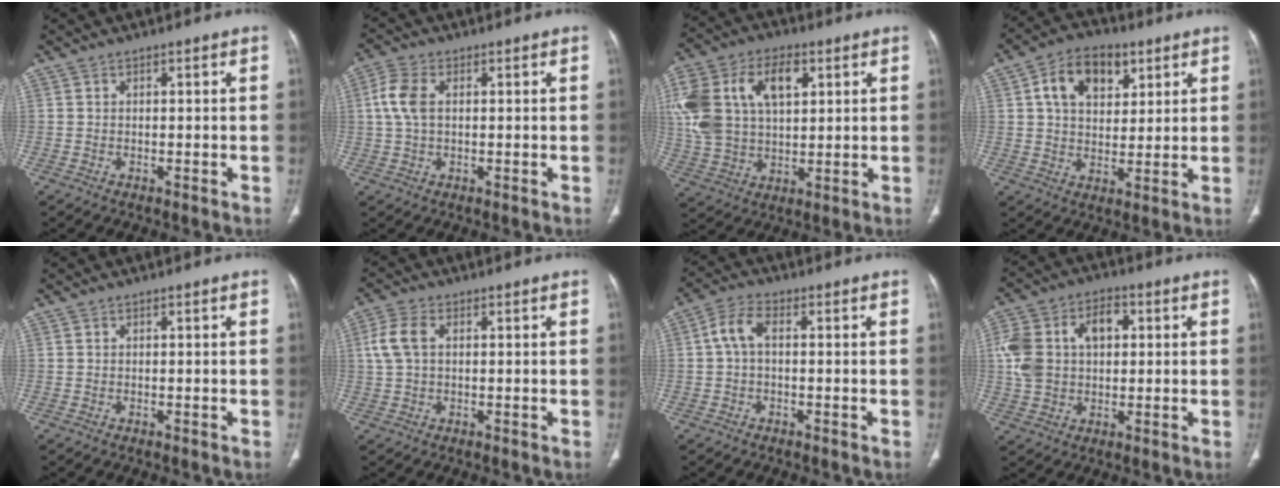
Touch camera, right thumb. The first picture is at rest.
{"total": 6.2, "force": [0.9, 3.6, 4.9], "torque": [-0.123, 0.014, 0.015]}
{"total": 20.3, "force": [5.6, 12.8, 14.8], "torque": [-0.302, 0.015, 0.103]}
{"total": 11.6, "force": [4.6, 7.6, 7.4], "torque": [-0.093, -0.005, 0.074]}
{"total": 0.0}
{"total": 5.3, "force": [1.0, 3.2, 4.1], "torque": [-0.104, 0.013, 0.020]}
{"total": 5.1, "force": [0.2, 2.8, 4.3], "torque": [-0.089, 0.016, -0.004]}
{"total": 13.9, "force": [2.2, 9.6, 9.9], "torque": [-0.177, 0.027, 0.036]}